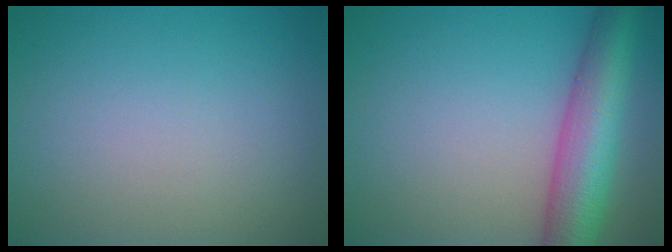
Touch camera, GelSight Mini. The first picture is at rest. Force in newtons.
{"total": 8.1, "press": 8.1, "slide": 0.2}